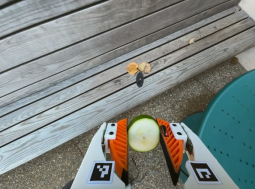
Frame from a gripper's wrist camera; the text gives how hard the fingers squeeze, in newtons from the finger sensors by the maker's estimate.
{"total": 9.2, "left": 9.3, "right": 9.1}